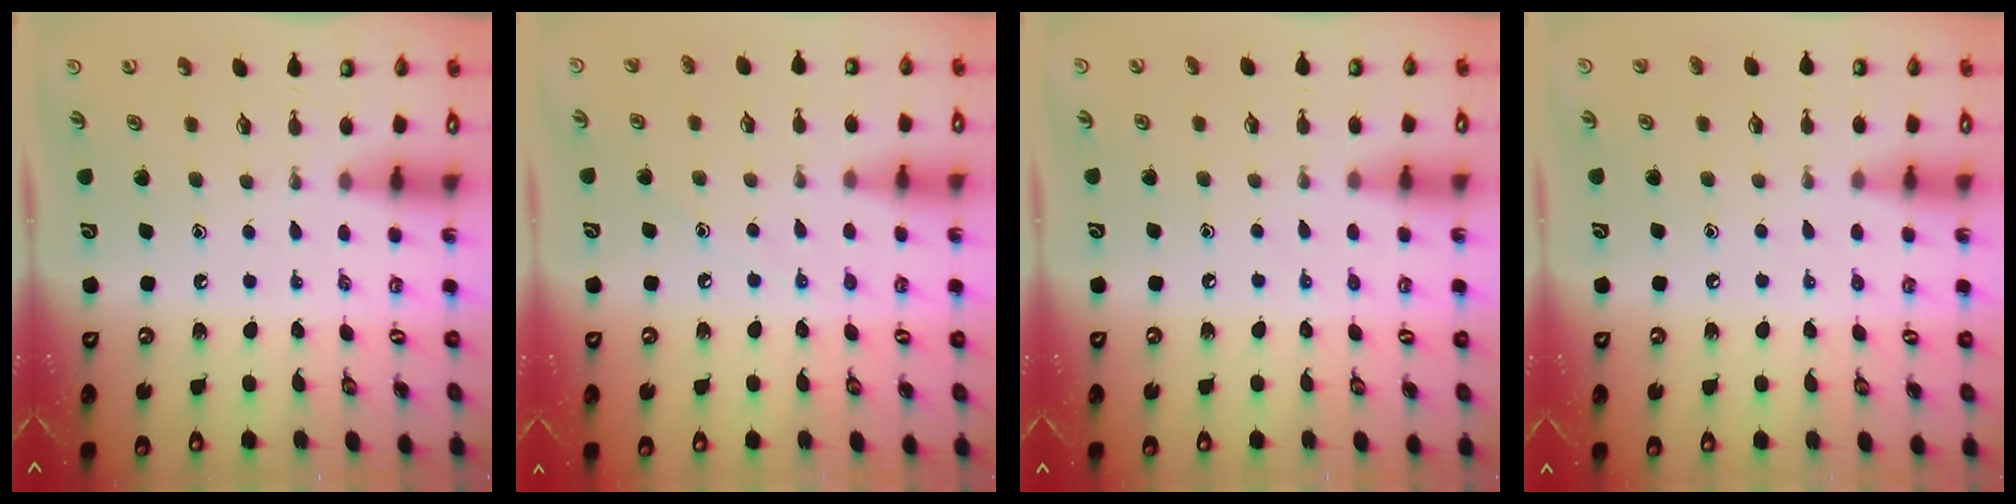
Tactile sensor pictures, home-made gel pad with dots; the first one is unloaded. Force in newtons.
{"total": 5.1, "press": 5.1, "slide": 0.5}
{"total": 3.4, "press": 3.2, "slide": 1.1}
{"total": 4.1, "press": 4.1, "slide": 0.4}